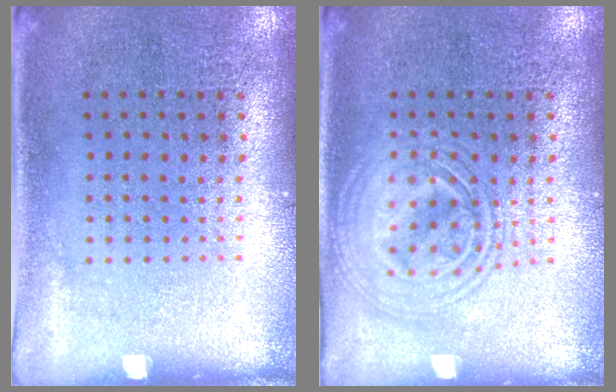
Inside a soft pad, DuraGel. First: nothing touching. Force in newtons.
{"total": 2.9, "press": 2.9, "slide": 0.3}